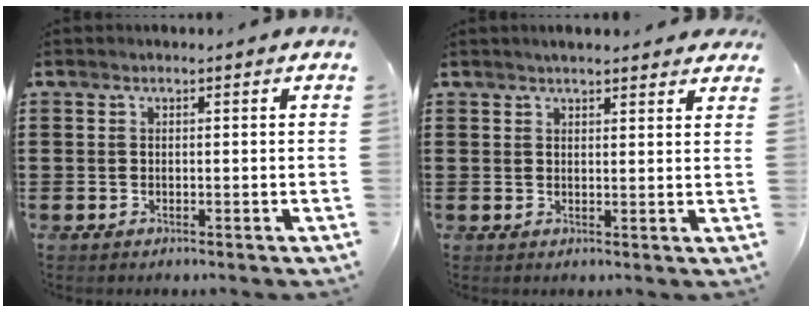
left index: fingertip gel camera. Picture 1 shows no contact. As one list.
[{"total": 2.2, "force": [2.2, 0.2, 0.5], "torque": [-0.015, 0.002, 0.041]}]